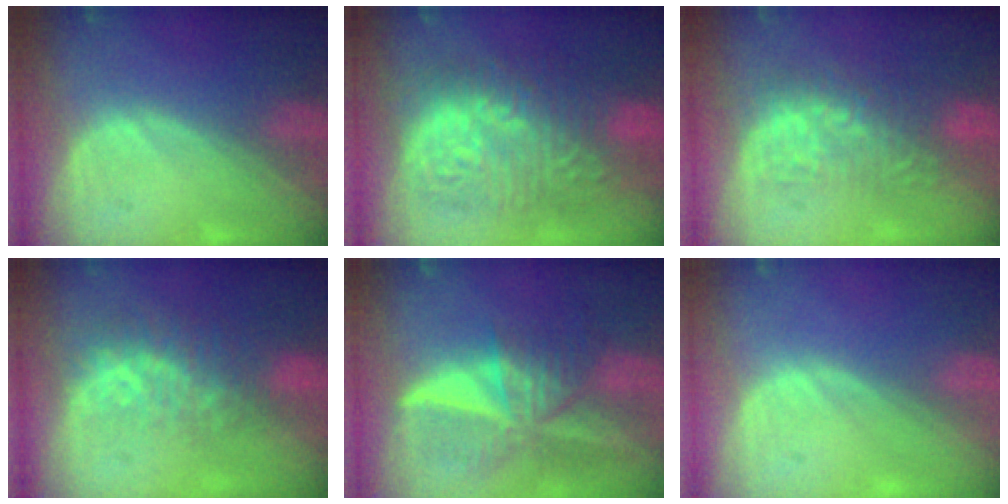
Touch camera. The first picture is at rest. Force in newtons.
{"total": 13.3, "press": 13.2, "slide": 1.3}
{"total": 6.8, "press": 6.7, "slide": 1.4}
{"total": 8.1, "press": 7.0, "slide": 4.2}
{"total": 9.4, "press": 8.2, "slide": 4.6}
{"total": 0.0}